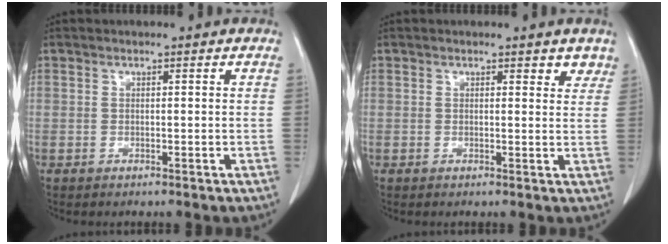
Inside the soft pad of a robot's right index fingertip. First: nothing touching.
{"total": 2.5, "force": [2.1, 1.0, 1.0], "torque": [0.003, -0.007, 0.016]}